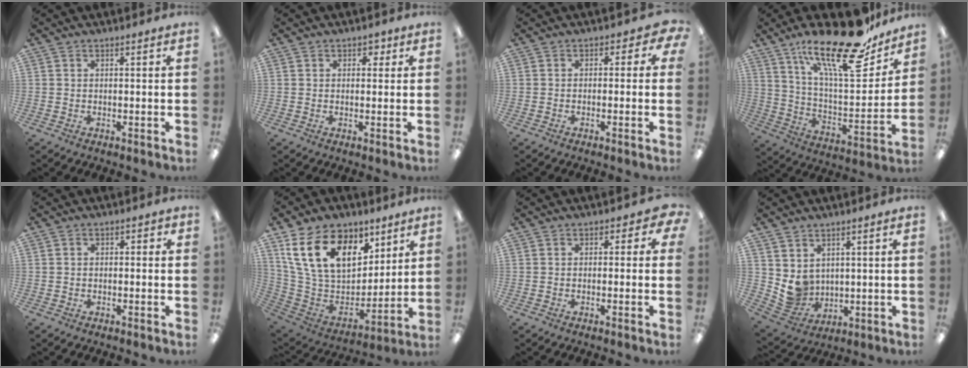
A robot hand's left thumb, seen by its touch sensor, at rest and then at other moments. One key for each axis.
{"total": 2.0, "fx": 0.5, "fy": 1.7, "fz": 1.0, "tx": -0.004, "ty": 0.001, "tz": 0.005}
{"total": 2.7, "fx": -1.0, "fy": 1.7, "fz": 1.8, "tx": -0.021, "ty": 0.009, "tz": -0.021}
{"total": 26.0, "fx": 18.0, "fy": 8.2, "fz": 17.0, "tx": -0.258, "ty": -0.114, "tz": 0.296}
{"total": 1.7, "fx": -1.4, "fy": 0.8, "fz": 0.5, "tx": -0.008, "ty": 0.007, "tz": -0.028}
{"total": 20.8, "fx": 11.0, "fy": 12.9, "fz": 12.2, "tx": -0.243, "ty": -0.040, "tz": 0.202}
{"total": 2.4, "fx": -0.9, "fy": 1.5, "fz": 1.7, "tx": -0.020, "ty": 0.008, "tz": -0.020}
{"total": 6.6, "fx": 3.0, "fy": 5.7, "fz": 1.3, "tx": -0.045, "ty": -0.020, "tz": 0.068}